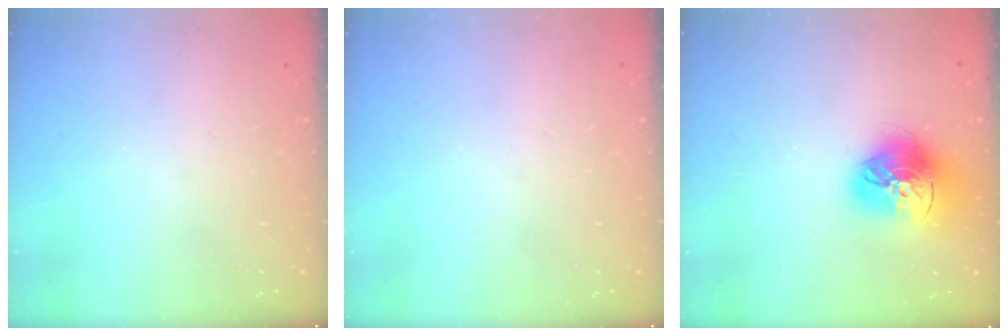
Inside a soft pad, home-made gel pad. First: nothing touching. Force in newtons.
{"total": 0.0}
{"total": 17.9, "press": 17.9, "slide": 1.6}